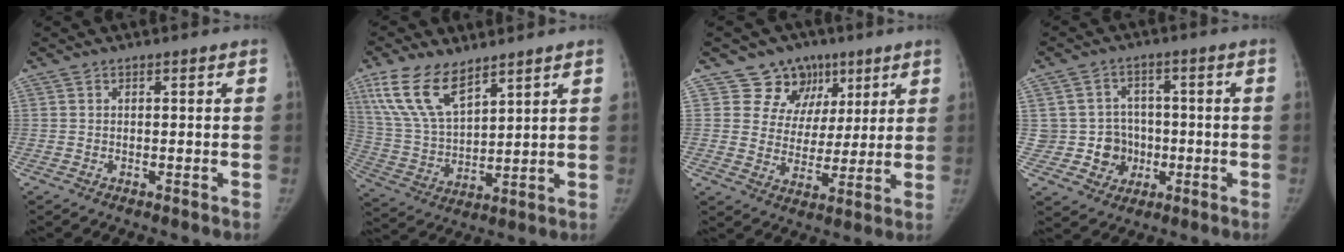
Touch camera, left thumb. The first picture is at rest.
{"total": 13.3, "force": [8.5, 5.9, 8.3], "torque": [-0.150, -0.032, 0.179]}
{"total": 10.7, "force": [5.7, 8.9, 1.7], "torque": [0.029, -0.019, 0.093]}
{"total": 7.7, "force": [-1.0, 7.5, 1.4], "torque": [0.025, 0.018, -0.012]}